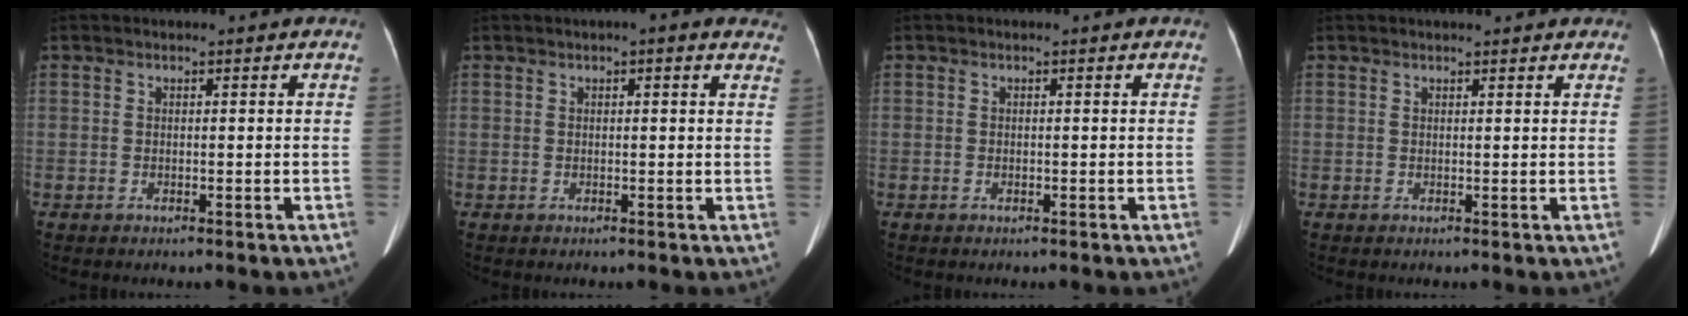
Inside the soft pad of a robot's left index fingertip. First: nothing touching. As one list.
[{"total": 4.2, "force": [2.9, 0.9, 2.9], "torque": [-0.022, 0.017, 0.022]}, {"total": 0.0}, {"total": 5.1, "force": [4.5, 1.1, 2.3], "torque": [-0.025, 0.023, 0.049]}]